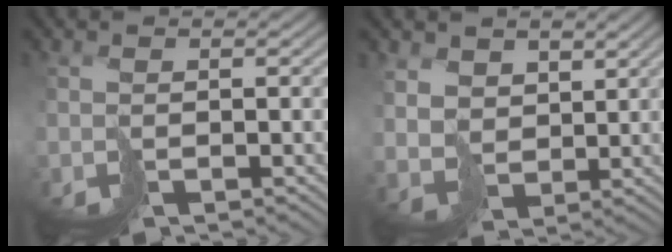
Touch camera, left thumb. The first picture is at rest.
{"total": 5.1, "force": [3.5, 3.5, 1.4], "torque": [-0.066, 0.002, 0.074]}